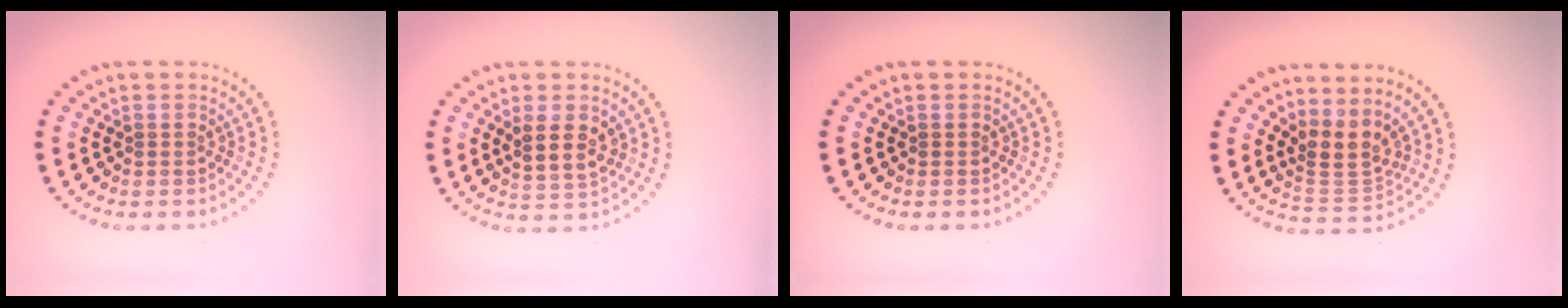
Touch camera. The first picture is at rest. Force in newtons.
{"total": 2.9, "press": 2.7, "slide": 1.0}
{"total": 0.0}
{"total": 3.2, "press": 2.4, "slide": 2.1}